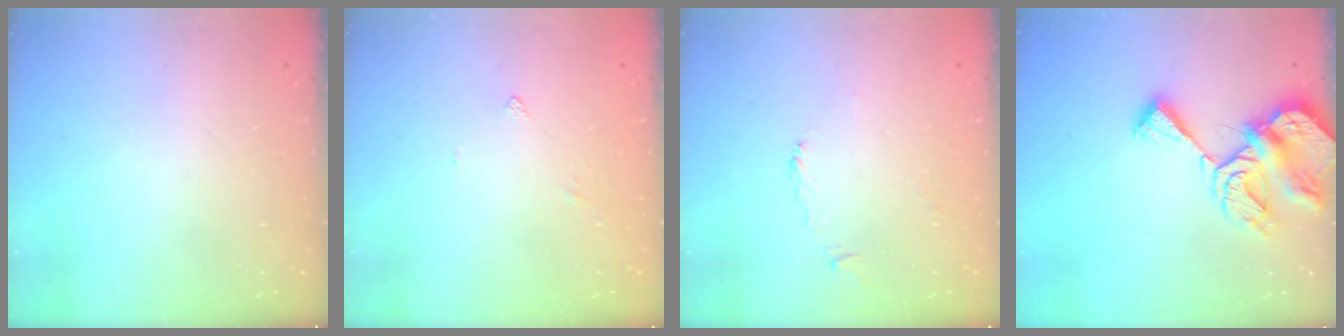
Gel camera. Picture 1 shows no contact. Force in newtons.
{"total": 2.6, "press": 2.6, "slide": 0.5}
{"total": 2.2, "press": 2.2, "slide": 0.4}
{"total": 11.2, "press": 11.2, "slide": 1.3}